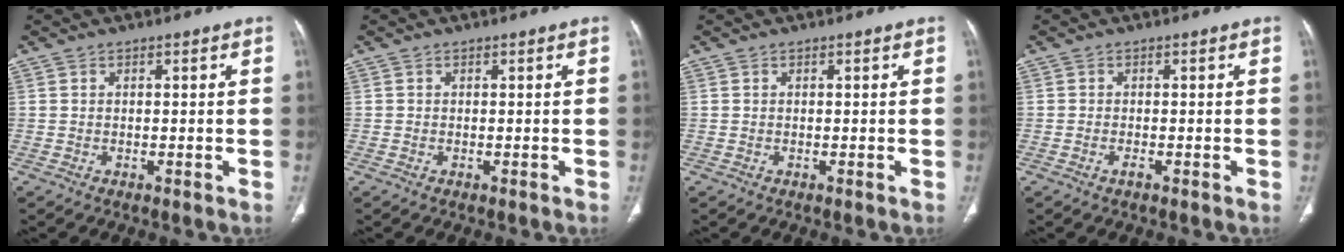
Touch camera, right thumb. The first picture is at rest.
{"total": 0.0}
{"total": 0.0}
{"total": 0.8, "force": [-0.5, 0.2, 0.6], "torque": [-0.012, 0.001, -0.010]}